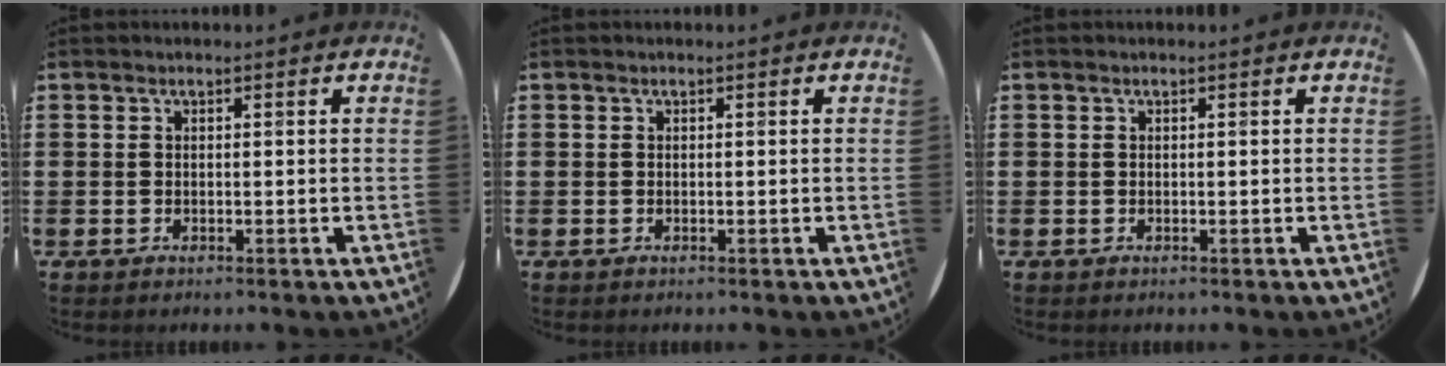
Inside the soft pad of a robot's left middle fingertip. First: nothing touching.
{"total": 0.0}
{"total": 0.0}